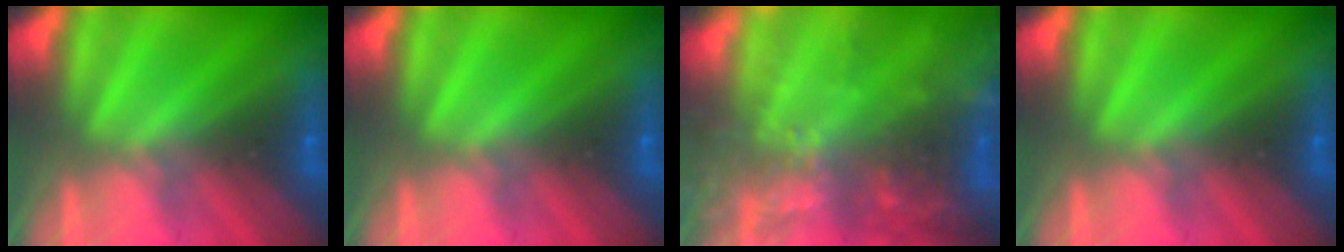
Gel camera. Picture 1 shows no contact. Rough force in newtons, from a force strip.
{"total": 0.0}
{"total": 8.4}
{"total": 0.0}